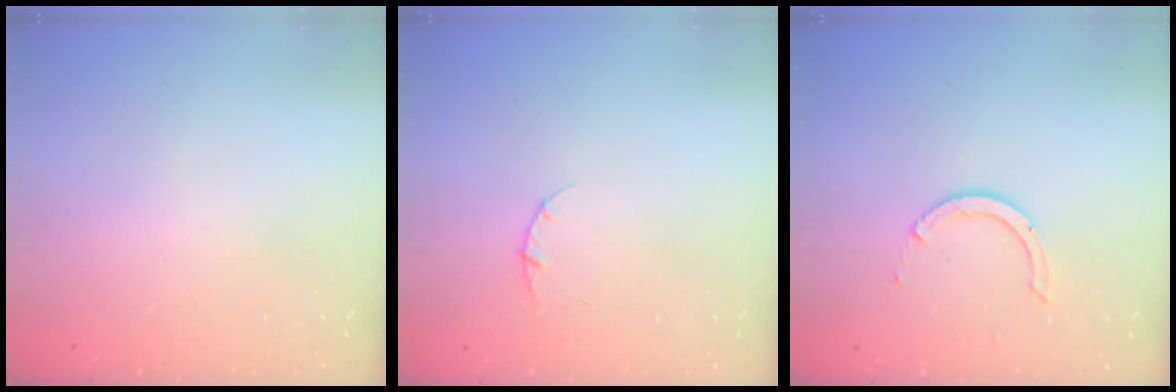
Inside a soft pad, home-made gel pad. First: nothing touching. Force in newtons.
{"total": 2.8, "press": 2.8, "slide": 0.4}
{"total": 6.7, "press": 6.7, "slide": 0.5}